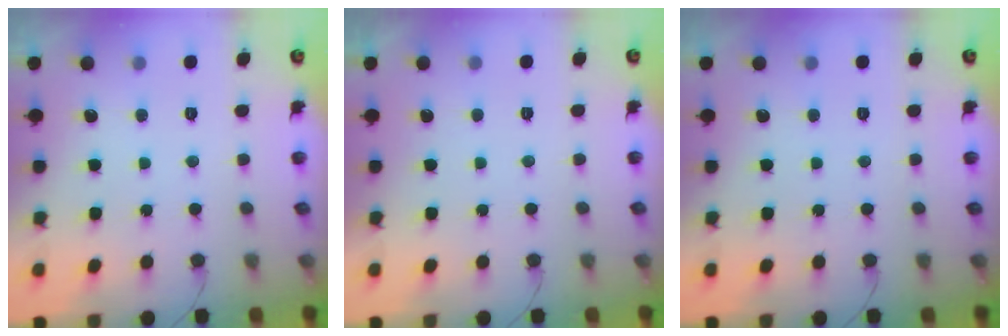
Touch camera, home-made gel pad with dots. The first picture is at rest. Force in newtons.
{"total": 2.2, "press": 2.1, "slide": 0.3}
{"total": 0.0}